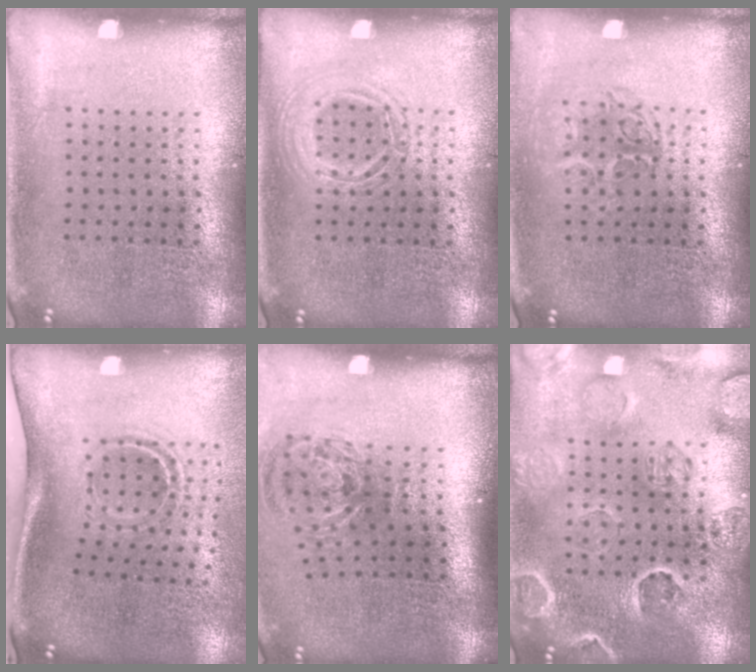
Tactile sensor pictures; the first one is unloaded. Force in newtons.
{"total": 1.1, "press": 1.0, "slide": 0.1}
{"total": 1.2, "press": 1.1, "slide": 0.6}
{"total": 2.1, "press": 1.2, "slide": 1.7}
{"total": 1.3, "press": 1.0, "slide": 0.9}
{"total": 2.8, "press": 2.7, "slide": 0.6}